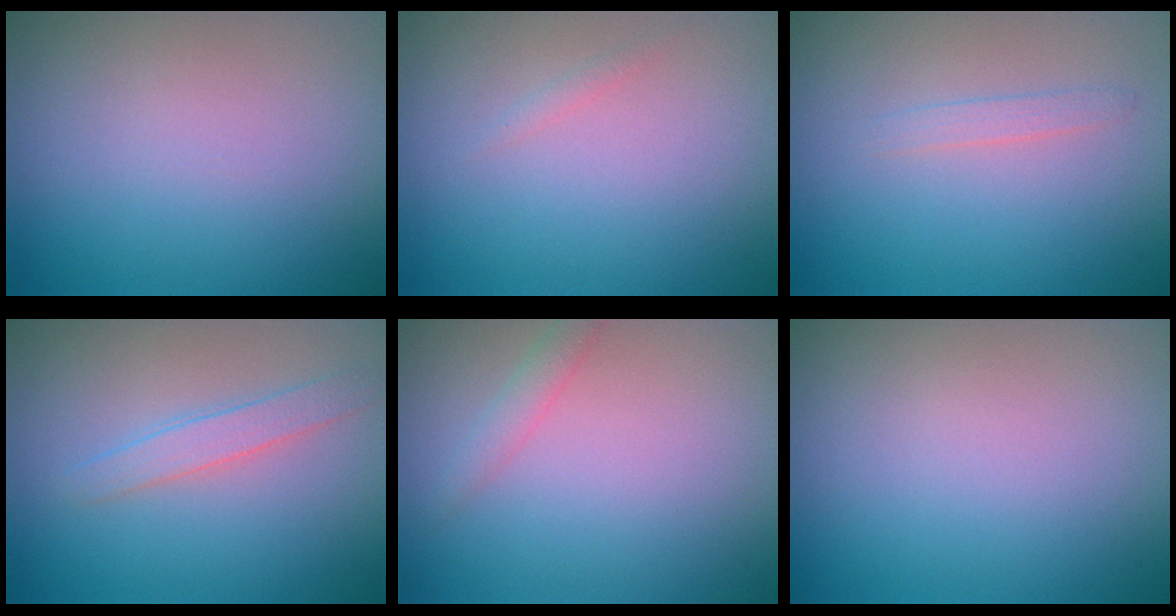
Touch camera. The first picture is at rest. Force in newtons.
{"total": 0.6, "press": 0.6, "slide": 0.1}
{"total": 0.9, "press": 0.9, "slide": 0.1}
{"total": 1.8, "press": 1.8, "slide": 0.1}
{"total": 1.5, "press": 1.5, "slide": 0.0}
{"total": 0.0}